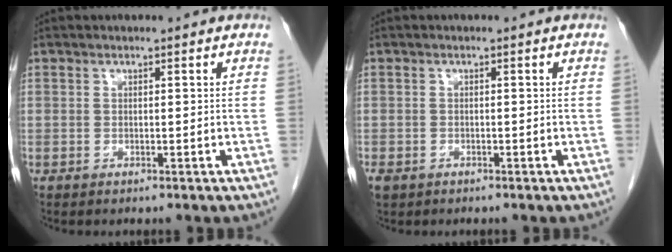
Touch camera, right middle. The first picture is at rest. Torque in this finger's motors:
{"motor_torque": [0.22, -0.29, 0.20, 0.10]}